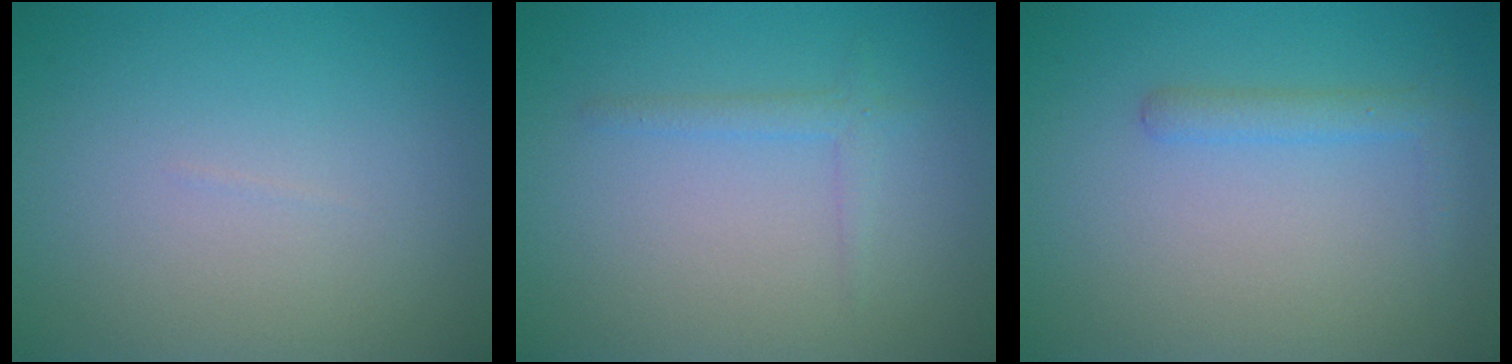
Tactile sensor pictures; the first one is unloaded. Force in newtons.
{"total": 1.3, "press": 1.3, "slide": 0.1}
{"total": 1.6, "press": 1.6, "slide": 0.1}